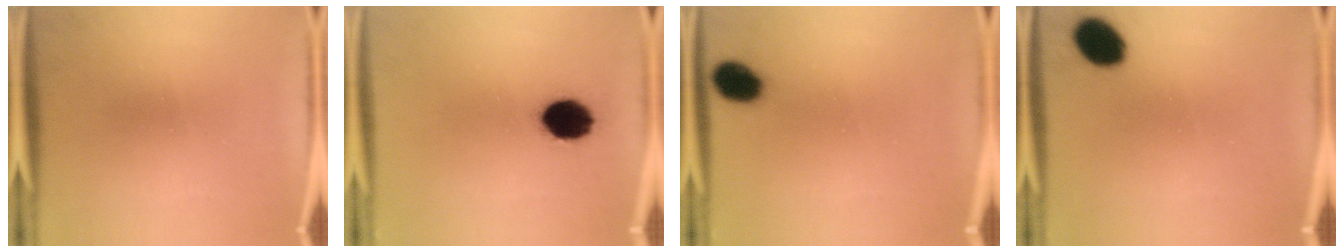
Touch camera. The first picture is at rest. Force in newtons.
{"total": 10.0}
{"total": 6.0}
{"total": 8.3}